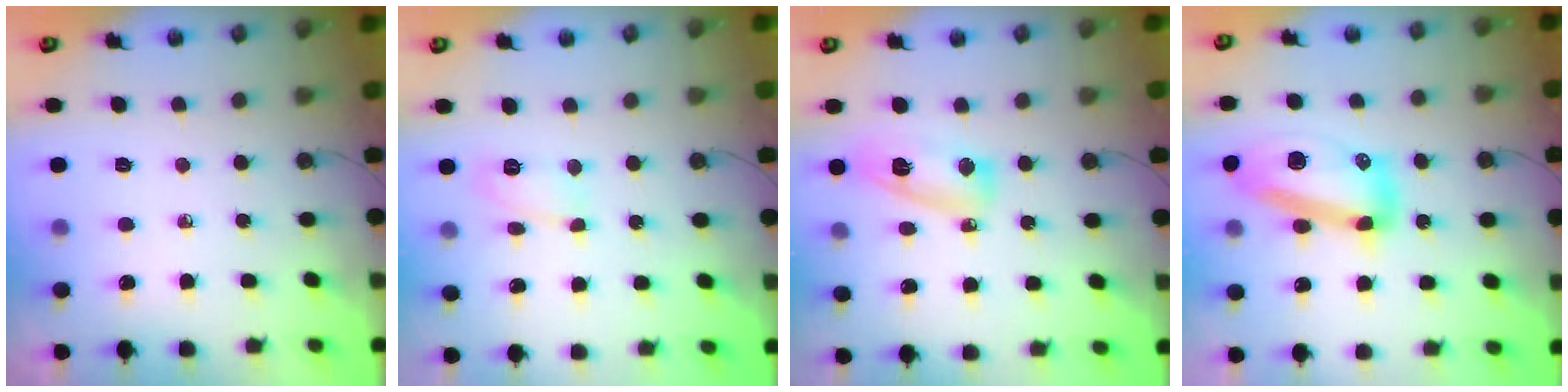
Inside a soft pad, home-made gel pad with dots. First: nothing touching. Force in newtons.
{"total": 6.3, "press": 6.3, "slide": 0.7}
{"total": 8.9, "press": 8.9, "slide": 0.4}
{"total": 15.1, "press": 15.1, "slide": 1.2}